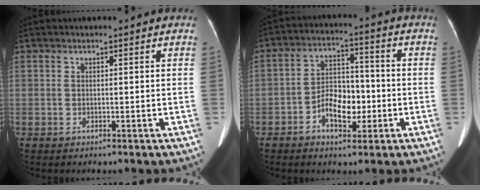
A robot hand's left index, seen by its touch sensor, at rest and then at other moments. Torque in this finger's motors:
{"motor_torque": [0.19, 0.12, 0.16, 0.02]}